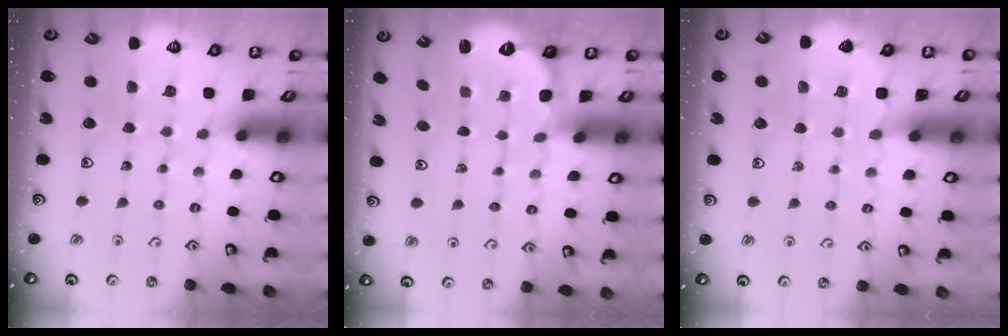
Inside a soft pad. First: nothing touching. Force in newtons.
{"total": 2.4, "press": 1.9, "slide": 1.5}
{"total": 5.9, "press": 5.8, "slide": 0.7}